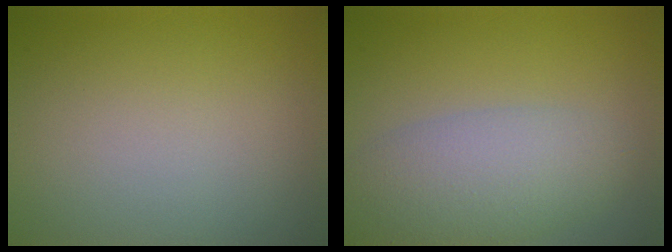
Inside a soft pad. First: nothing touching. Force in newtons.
{"total": 5.4, "press": 5.4, "slide": 0.3}